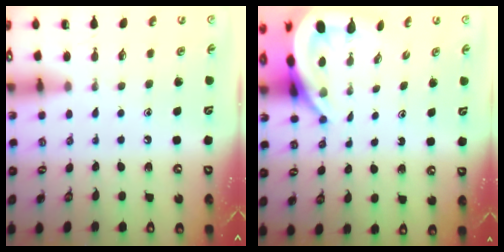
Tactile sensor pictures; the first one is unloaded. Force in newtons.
{"total": 8.5, "press": 8.4, "slide": 1.0}